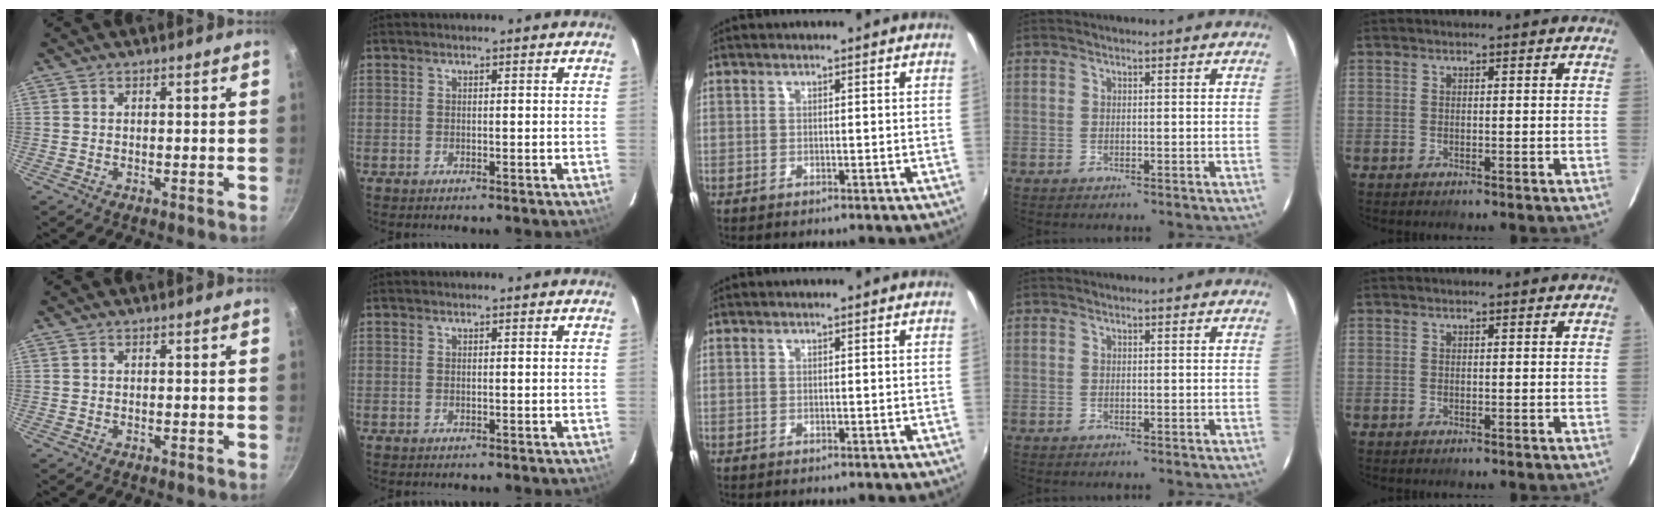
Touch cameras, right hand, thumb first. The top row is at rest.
{}